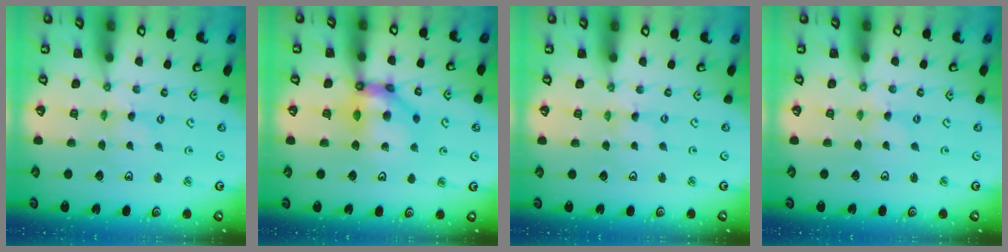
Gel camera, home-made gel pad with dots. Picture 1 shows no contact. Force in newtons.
{"total": 11.6, "press": 11.4, "slide": 1.9}
{"total": 0.0}
{"total": 0.0}